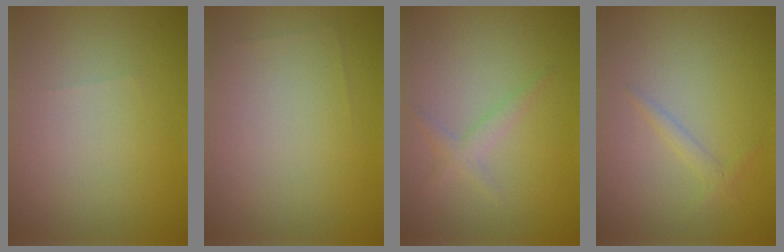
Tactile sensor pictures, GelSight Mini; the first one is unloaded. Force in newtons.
{"total": 0.0}
{"total": 1.3, "press": 1.3, "slide": 0.1}
{"total": 1.1, "press": 1.1, "slide": 0.0}